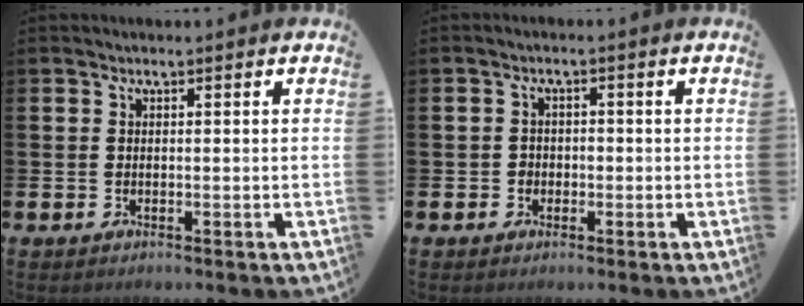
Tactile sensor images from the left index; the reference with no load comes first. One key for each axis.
{"total": 1.5, "fx": -0.6, "fy": 1.3, "fz": 0.4, "tx": -0.009, "ty": 0.004, "tz": -0.016}